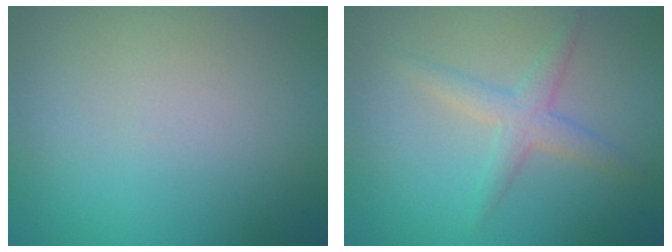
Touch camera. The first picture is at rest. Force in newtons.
{"total": 2.4, "press": 2.4, "slide": 0.1}